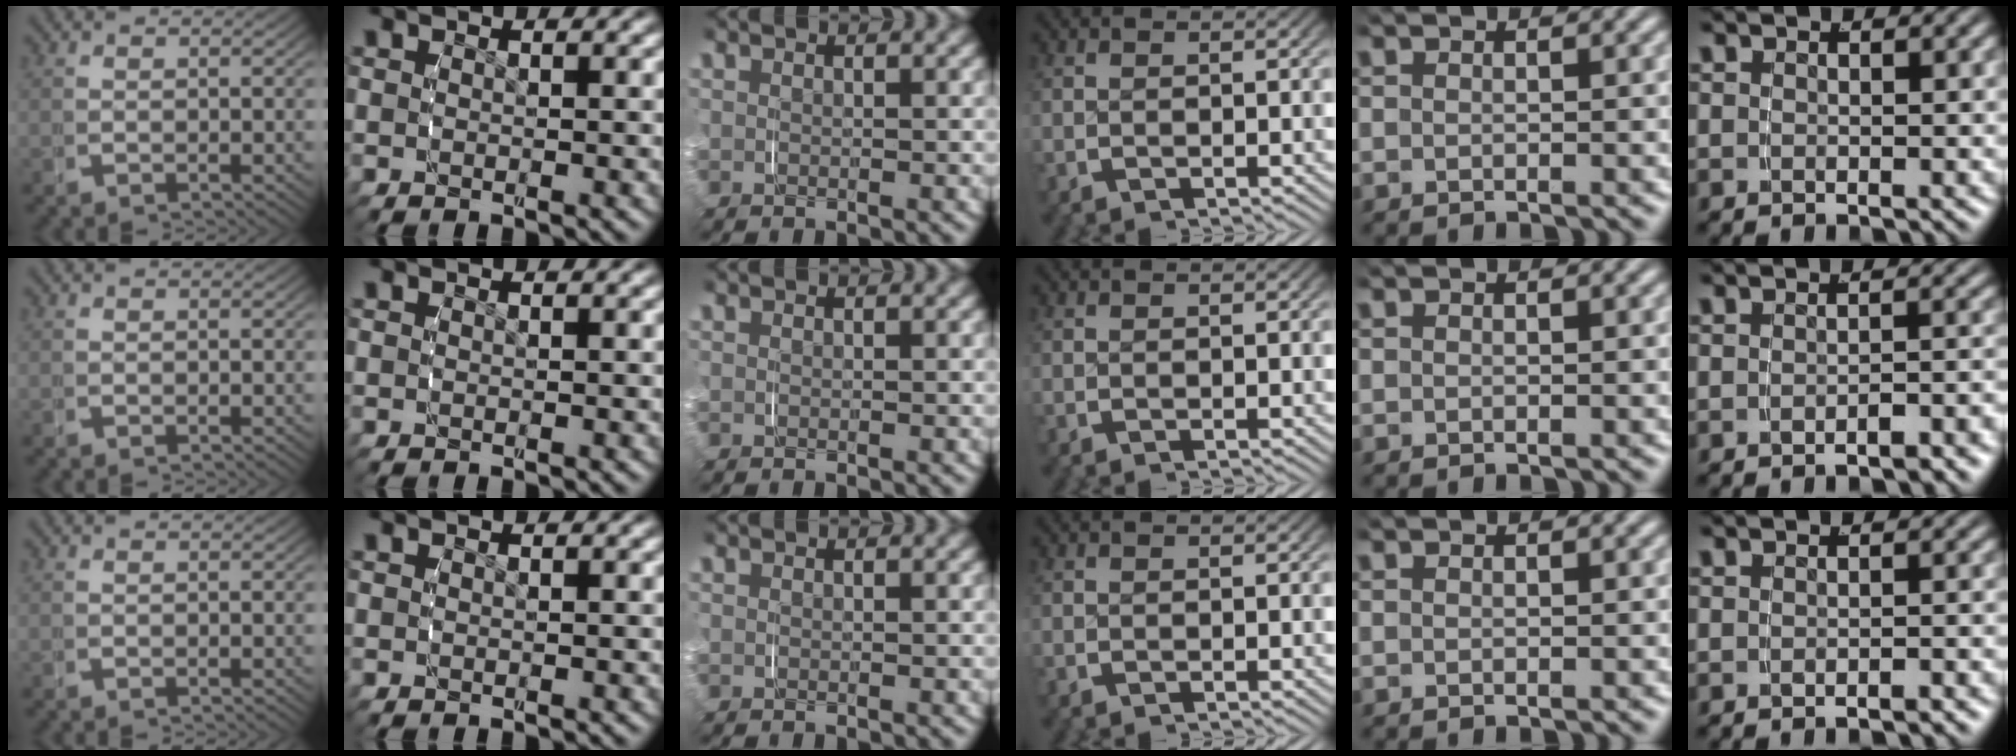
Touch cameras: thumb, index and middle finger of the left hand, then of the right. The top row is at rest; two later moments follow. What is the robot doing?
{"motion": "grasp_and_lifting", "object": "string"}